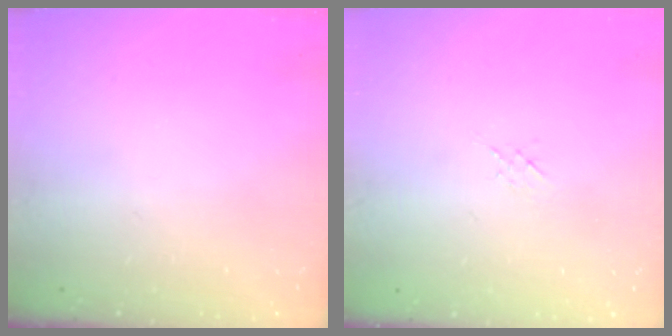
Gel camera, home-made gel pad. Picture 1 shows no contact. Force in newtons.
{"total": 2.2, "press": 2.2, "slide": 0.4}